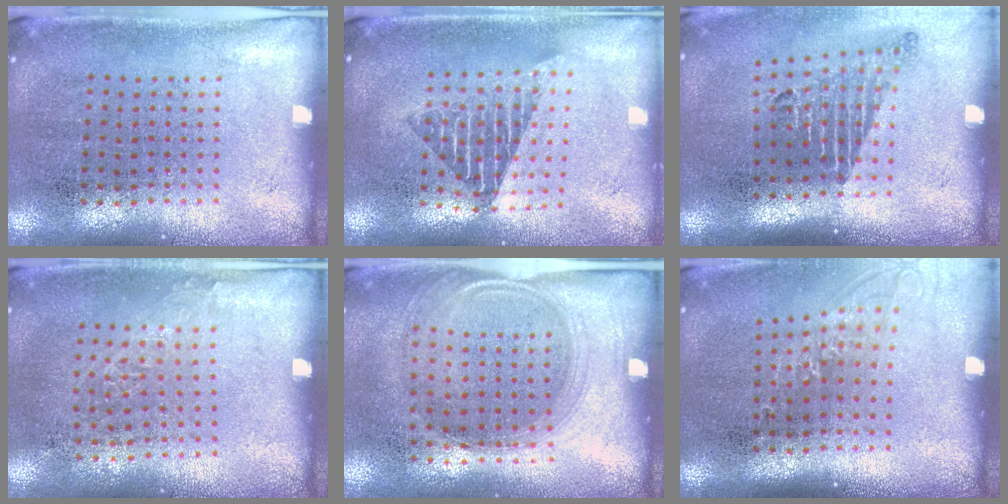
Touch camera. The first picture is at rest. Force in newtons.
{"total": 1.7, "press": 1.4, "slide": 1.0}
{"total": 1.8, "press": 1.2, "slide": 1.3}
{"total": 0.9, "press": 0.7, "slide": 0.5}
{"total": 1.5, "press": 1.3, "slide": 0.8}
{"total": 1.3, "press": 1.0, "slide": 0.8}